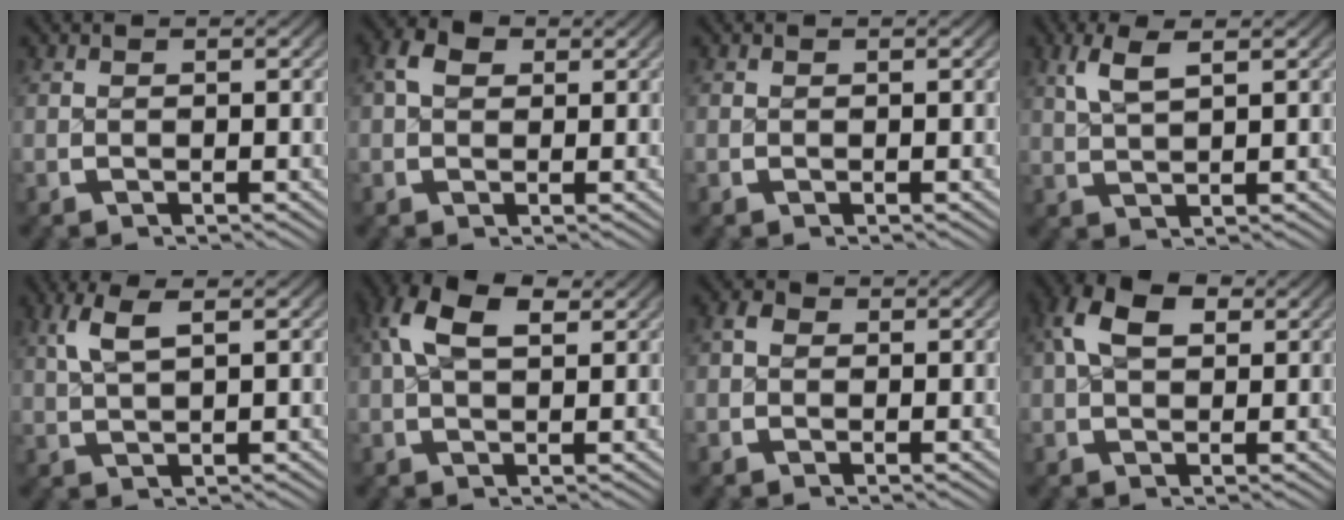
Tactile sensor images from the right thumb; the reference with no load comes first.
{"total": 2.8, "force": [1.3, 1.9, 1.7], "torque": [-0.031, 0.001, 0.020]}
{"total": 0.0}
{"total": 3.1, "force": [2.1, 0.5, 2.2], "torque": [-0.049, 0.007, 0.049]}
{"total": 3.3, "force": [1.9, 0.7, 2.6], "torque": [-0.055, 0.008, 0.044]}
{"total": 5.0, "force": [2.5, 2.2, 3.7], "torque": [-0.073, 0.007, 0.046]}
{"total": 1.5, "force": [0.3, 1.2, 0.8], "torque": [-0.014, -0.001, 0.001]}
{"total": 5.1, "force": [2.2, 2.9, 3.6], "torque": [-0.070, 0.003, 0.039]}